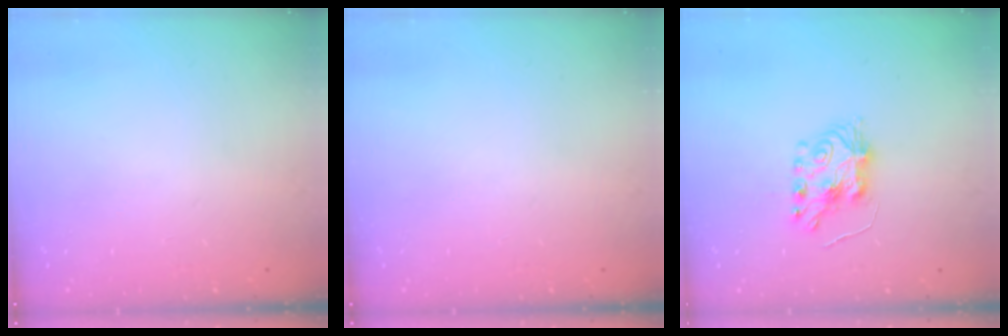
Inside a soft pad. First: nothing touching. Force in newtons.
{"total": 0.0}
{"total": 7.3, "press": 7.2, "slide": 0.6}